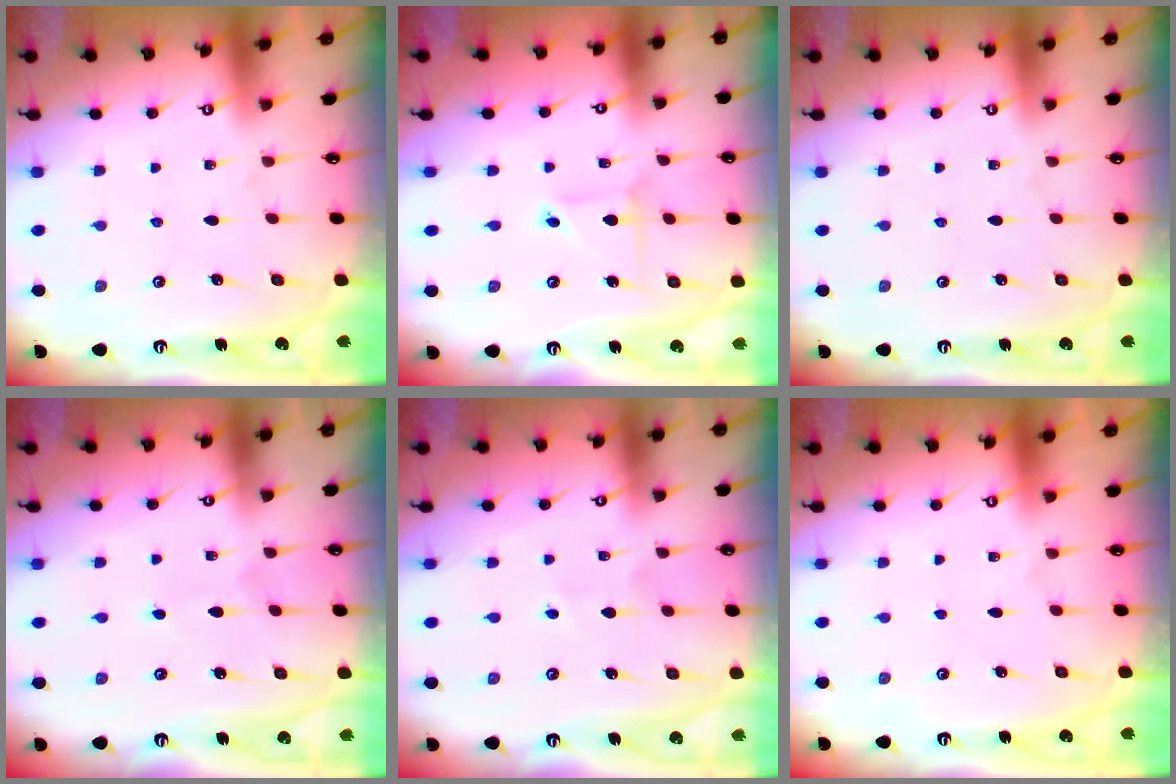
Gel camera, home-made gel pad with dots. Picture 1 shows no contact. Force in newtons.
{"total": 2.9, "press": 2.8, "slide": 0.3}
{"total": 0.0}
{"total": 3.2, "press": 3.2, "slide": 0.3}
{"total": 3.1, "press": 3.0, "slide": 0.8}
{"total": 0.0}